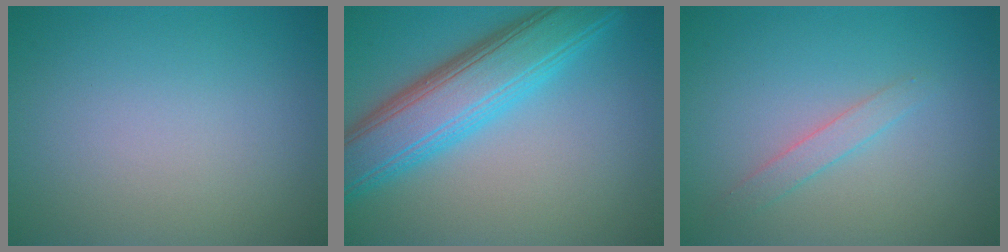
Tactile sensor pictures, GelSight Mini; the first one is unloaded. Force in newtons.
{"total": 8.0, "press": 8.0, "slide": 0.2}
{"total": 1.4, "press": 1.4, "slide": 0.0}